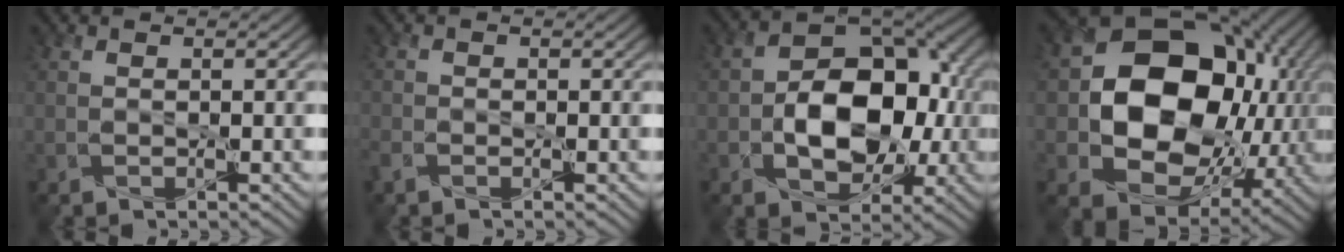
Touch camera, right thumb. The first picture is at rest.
{"total": 2.1, "force": [-1.3, 1.3, 1.0], "torque": [-0.033, -0.005, -0.032]}
{"total": 12.0, "force": [-1.5, 8.2, 8.6], "torque": [-0.131, 0.000, -0.024]}
{"total": 16.9, "force": [0.1, 13.2, 10.5], "torque": [-0.180, -0.034, 0.011]}